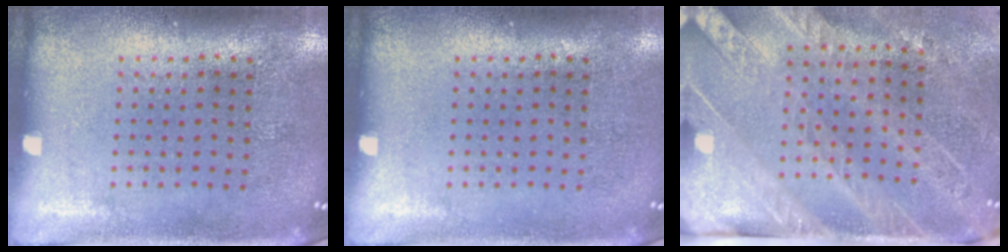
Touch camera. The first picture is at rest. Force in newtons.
{"total": 0.0}
{"total": 3.4, "press": 2.9, "slide": 1.8}